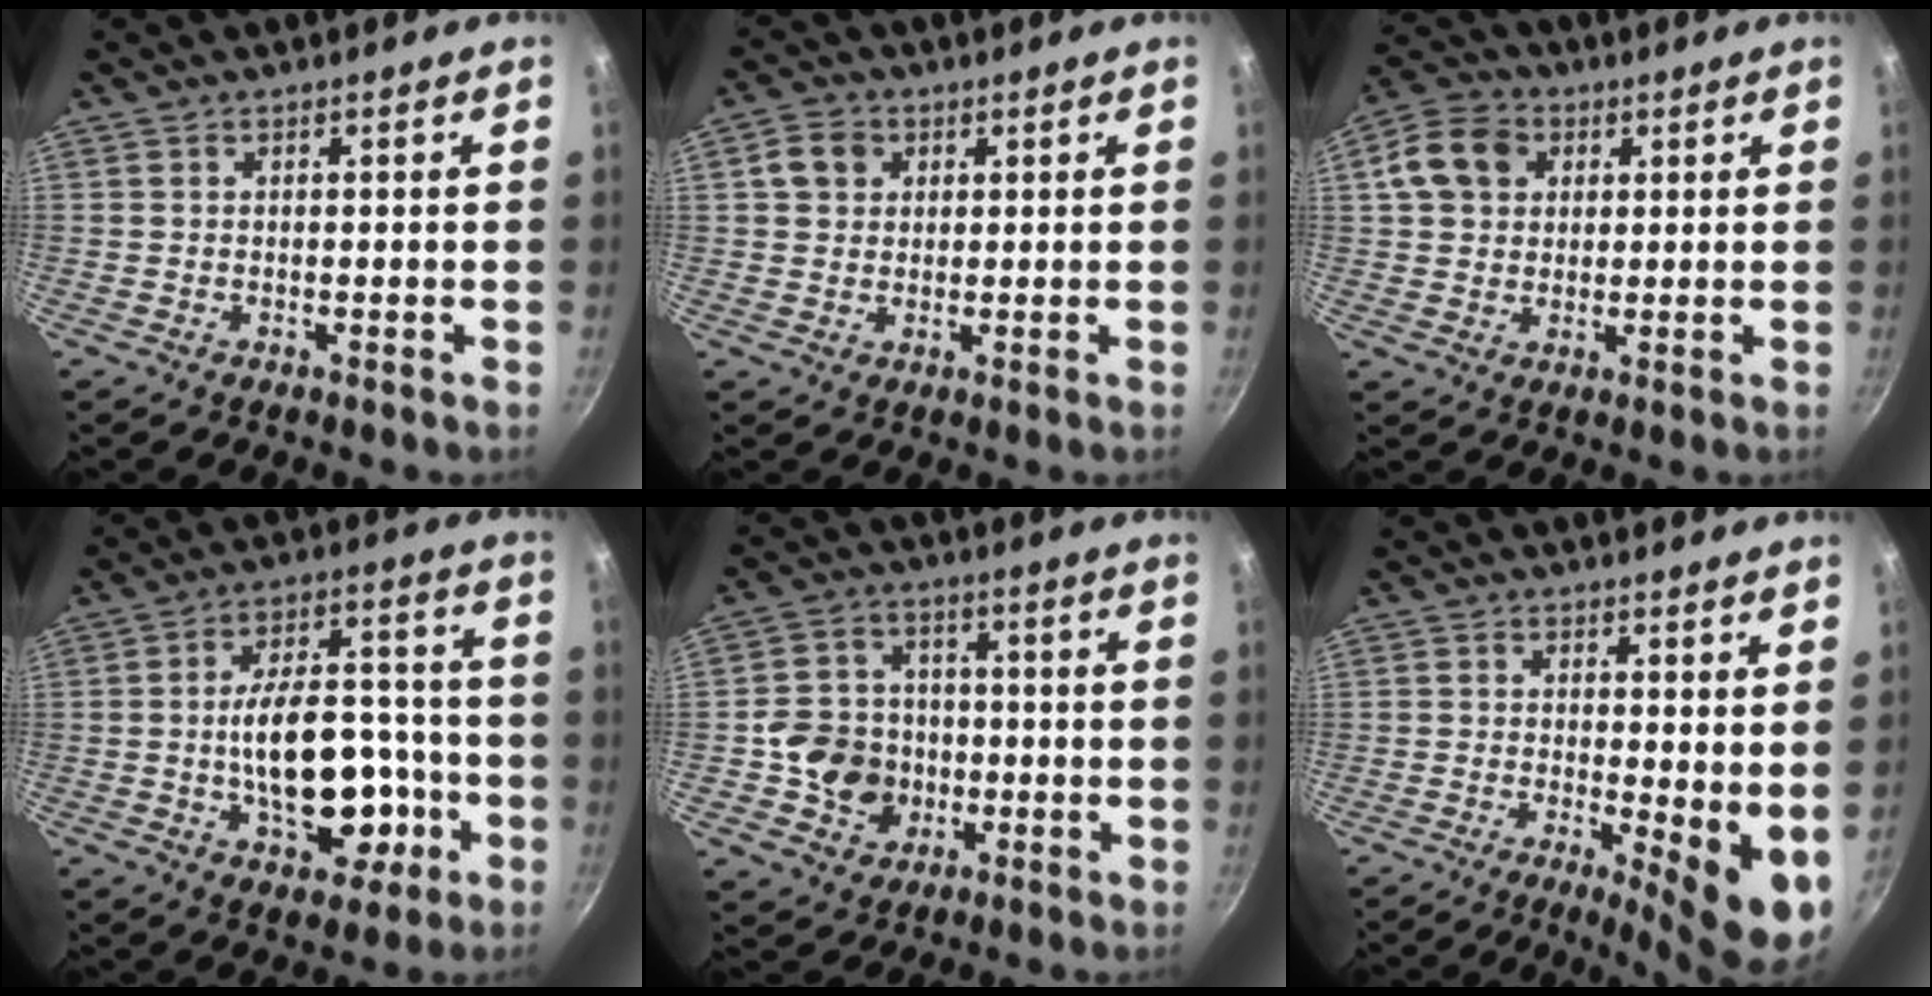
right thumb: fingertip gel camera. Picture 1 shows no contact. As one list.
[{"total": 5.0, "force": [1.5, 4.3, 2.1], "torque": [-0.019, 0.004, 0.023]}, {"total": 9.5, "force": [2.8, 7.8, 4.8], "torque": [-0.065, 0.010, 0.038]}, {"total": 18.5, "force": [-3.8, 10.8, 14.5], "torque": [-0.182, 0.043, -0.043]}, {"total": 11.0, "force": [-1.8, 9.9, 4.4], "torque": [-0.049, 0.027, -0.032]}, {"total": 8.8, "force": [-0.1, 2.7, 8.3], "torque": [-0.103, -0.021, 0.002]}]